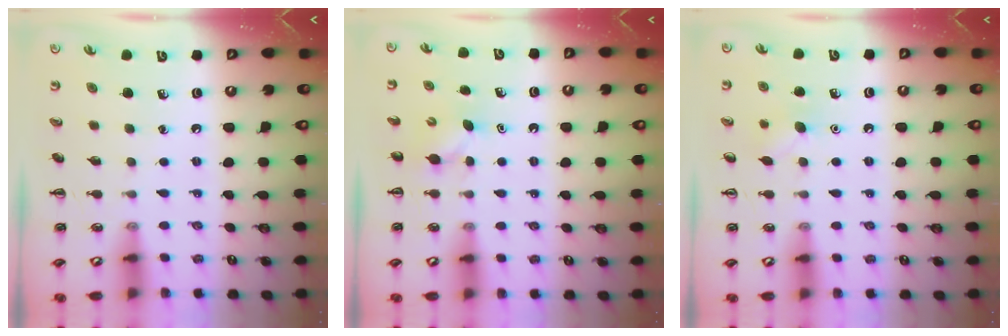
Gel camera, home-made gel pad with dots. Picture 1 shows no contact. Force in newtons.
{"total": 3.3, "press": 3.2, "slide": 0.9}
{"total": 5.6, "press": 5.3, "slide": 1.6}